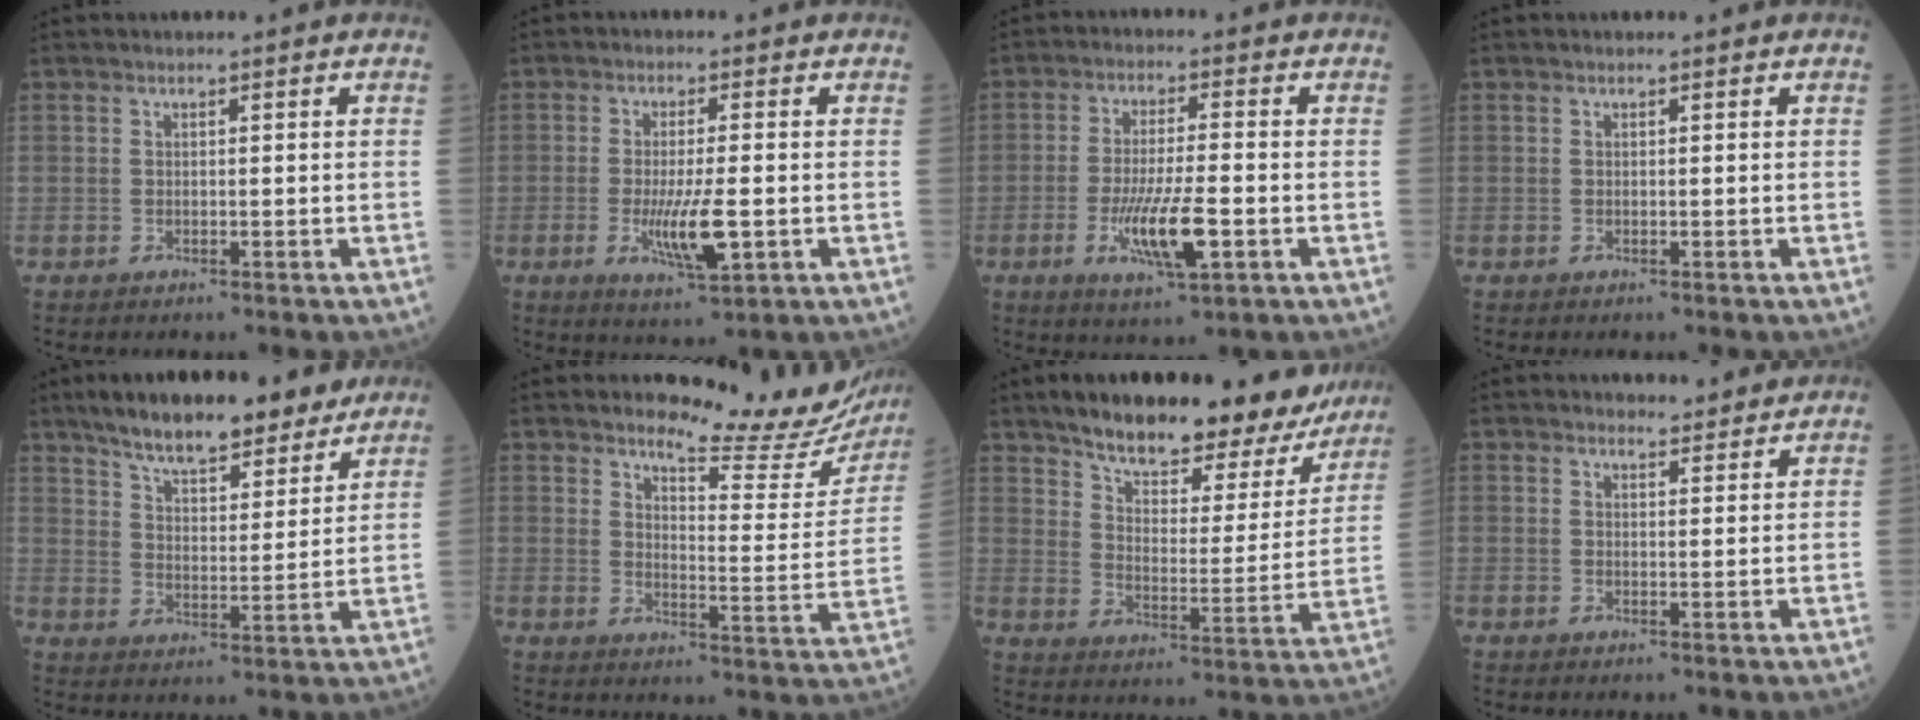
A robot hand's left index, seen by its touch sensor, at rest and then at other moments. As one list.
[{"total": 6.8, "force": [-1.5, 1.1, 6.6], "torque": [-0.128, -0.015, -0.023]}, {"total": 8.6, "force": [-2.7, 1.3, 8.1], "torque": [-0.156, -0.016, -0.047]}, {"total": 0.0}, {"total": 15.0, "force": [12.4, 3.8, 7.6], "torque": [-0.115, 0.011, 0.193]}, {"total": 15.6, "force": [14.9, 2.1, 4.1], "torque": [-0.050, -0.083, 0.165]}, {"total": 21.5, "force": [18.0, 6.5, 9.8], "torque": [-0.131, -0.007, 0.240]}, {"total": 3.2, "force": [3.2, 0.7, 0.0], "torque": [-0.005, 0.002, 0.040]}]